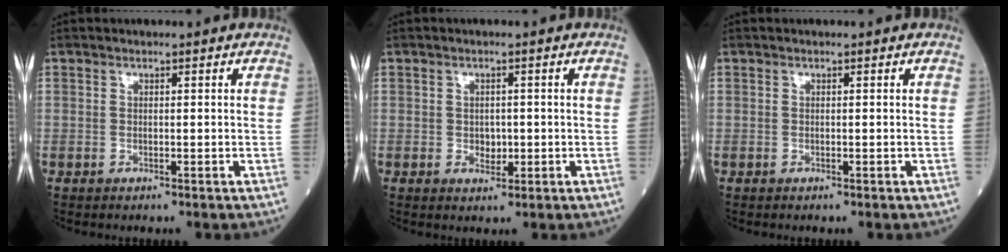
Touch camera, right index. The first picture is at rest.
{"total": 2.1, "force": [-0.3, 1.5, 1.4], "torque": [-0.017, 0.003, 0.000]}
{"total": 0.0}